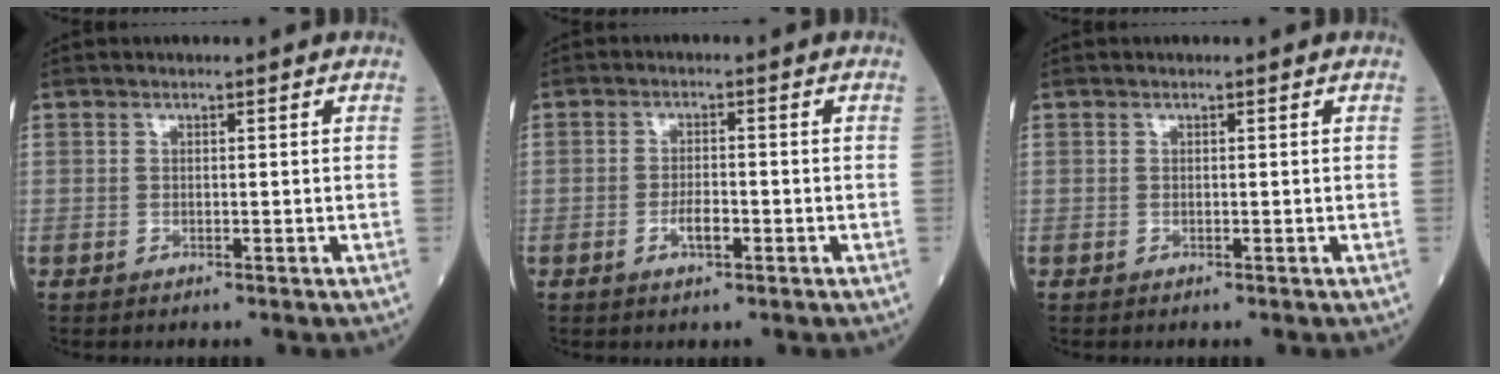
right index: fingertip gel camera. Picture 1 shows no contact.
{"total": 2.9, "force": [-1.2, 0.9, 2.5], "torque": [-0.044, 0.002, -0.020]}
{"total": 0.0}